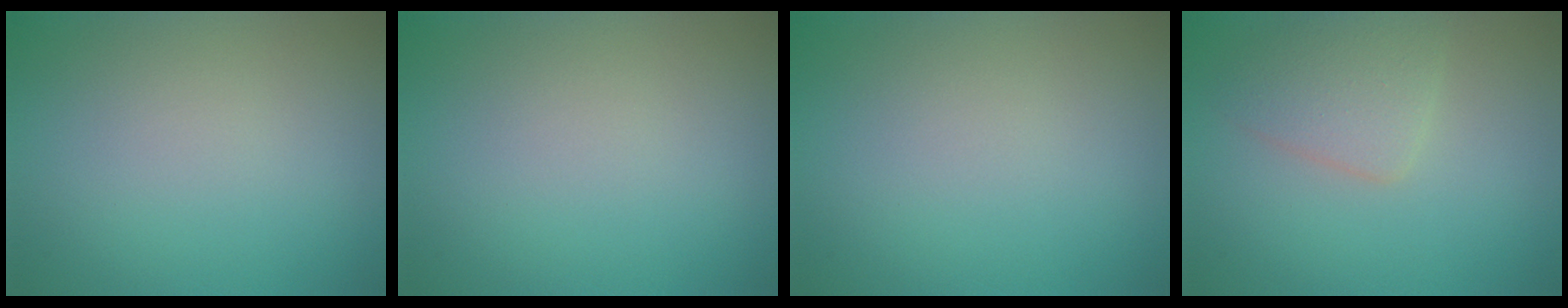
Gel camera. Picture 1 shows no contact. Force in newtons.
{"total": 0.0}
{"total": 0.0}
{"total": 2.6, "press": 2.6, "slide": 0.2}